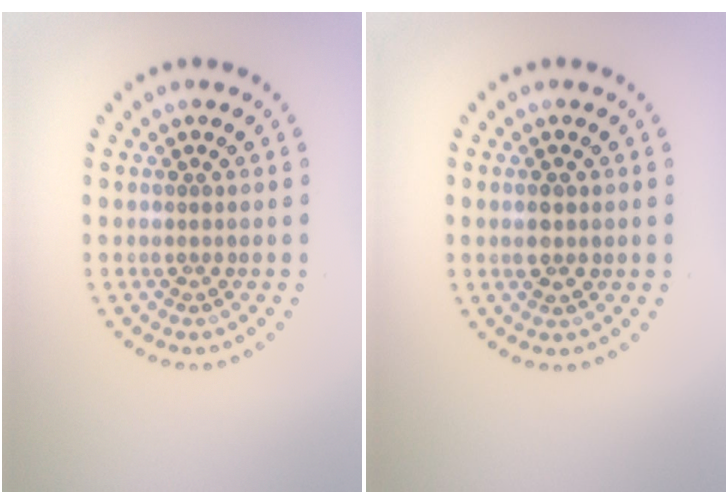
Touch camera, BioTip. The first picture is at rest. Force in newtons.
{"total": 1.3, "press": 1.3, "slide": 0.1}